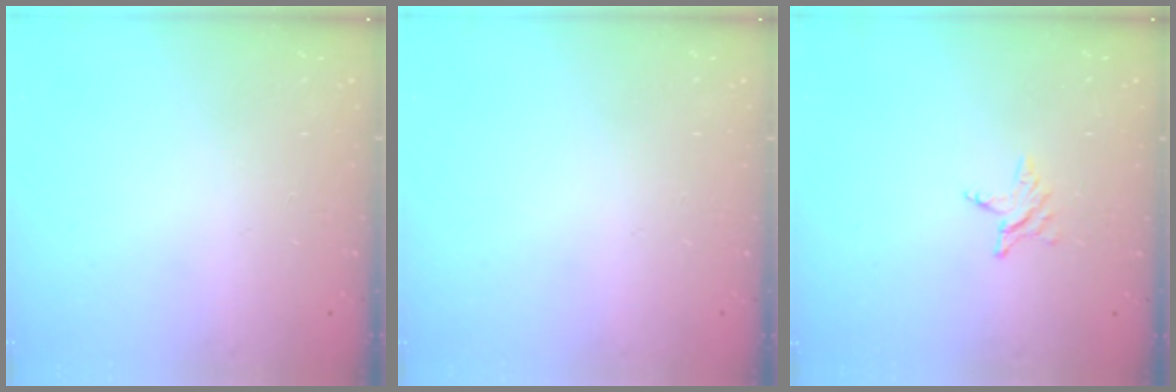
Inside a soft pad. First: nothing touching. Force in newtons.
{"total": 0.0}
{"total": 2.8, "press": 2.8, "slide": 0.3}